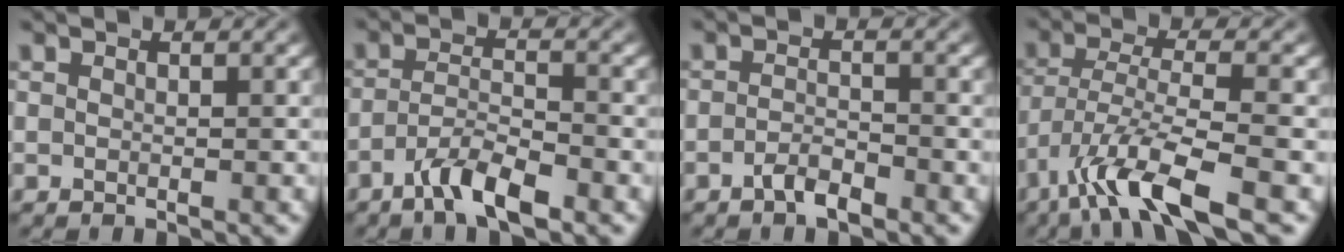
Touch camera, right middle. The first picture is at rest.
{"total": 4.2, "force": [-2.8, 1.0, 2.9], "torque": [-0.055, 0.006, -0.058]}
{"total": 2.0, "force": [-1.3, 0.7, 1.3], "torque": [-0.026, 0.003, -0.028]}
{"total": 7.4, "force": [-4.7, 1.5, 5.5], "torque": [-0.099, -0.001, -0.092]}